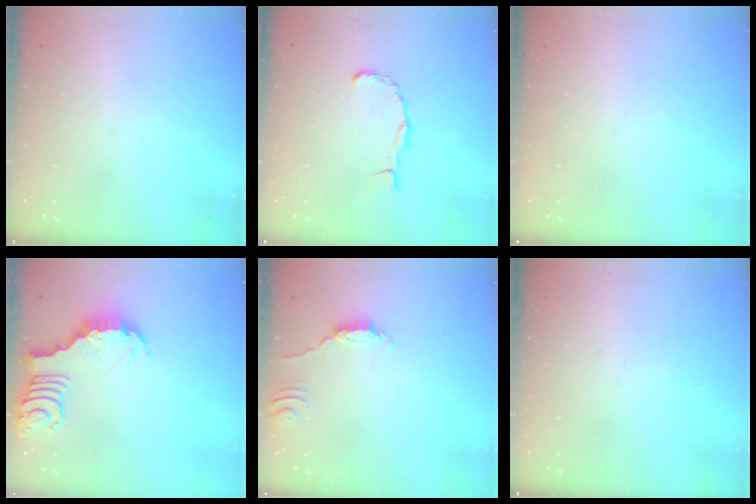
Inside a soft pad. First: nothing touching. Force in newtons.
{"total": 4.9, "press": 4.9, "slide": 0.6}
{"total": 0.0}
{"total": 4.0, "press": 4.0, "slide": 0.4}
{"total": 2.6, "press": 2.6, "slide": 0.4}
{"total": 0.0}